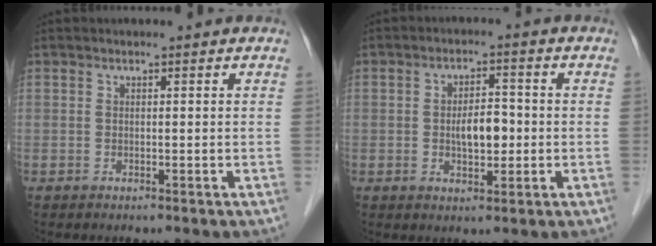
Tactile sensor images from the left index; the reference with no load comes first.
{"total": 5.0, "force": [-0.9, 2.2, 4.4], "torque": [-0.077, 0.000, -0.015]}